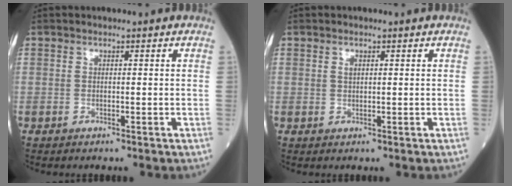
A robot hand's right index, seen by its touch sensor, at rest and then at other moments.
{"total": 0.8, "force": [0.3, 0.4, 0.6], "torque": [-0.012, 0.000, 0.005]}